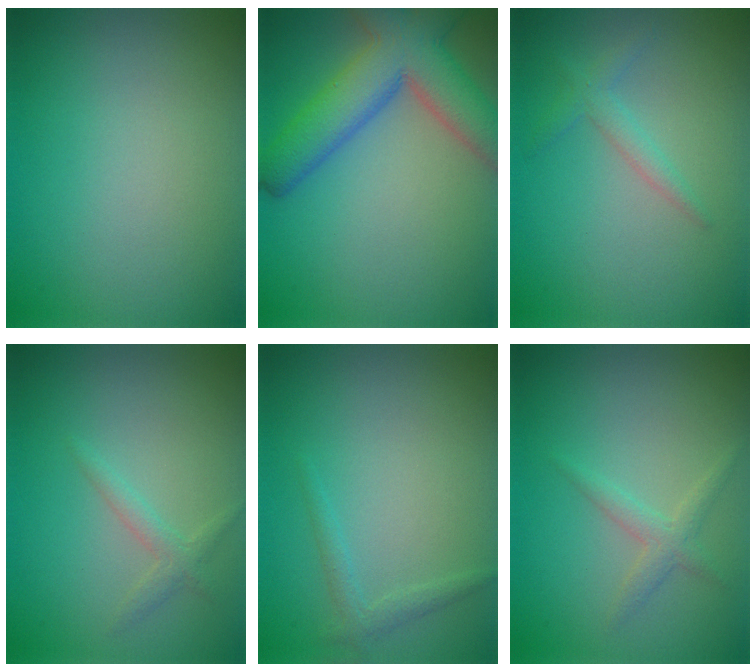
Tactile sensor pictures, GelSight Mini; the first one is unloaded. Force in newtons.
{"total": 8.1, "press": 8.1, "slide": 0.5}
{"total": 1.5, "press": 1.5, "slide": 0.1}
{"total": 1.4, "press": 1.4, "slide": 0.1}
{"total": 1.2, "press": 1.2, "slide": 0.1}
{"total": 1.6, "press": 1.6, "slide": 0.0}